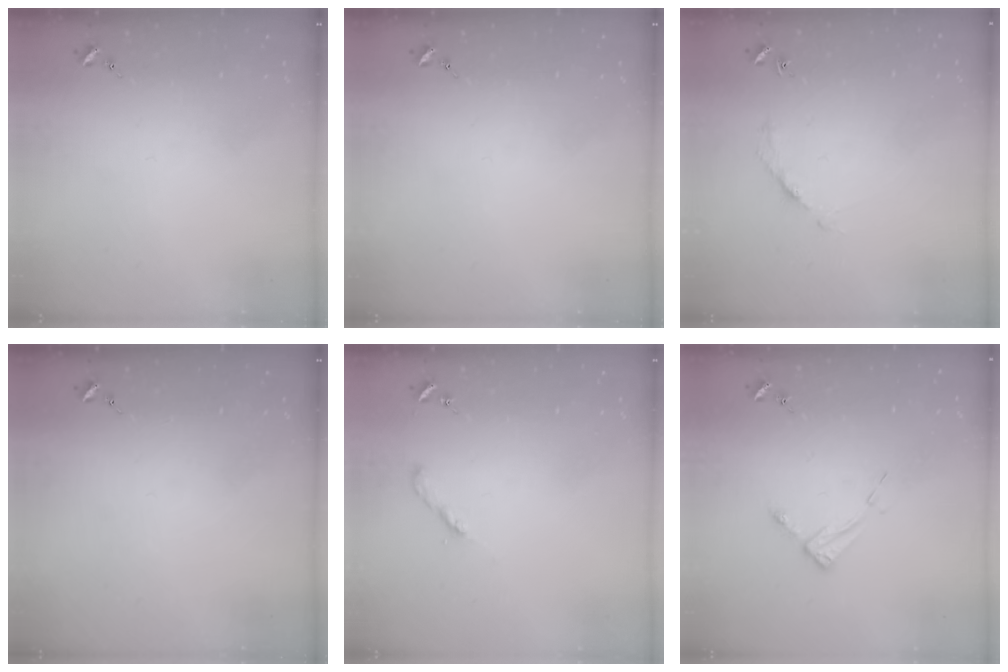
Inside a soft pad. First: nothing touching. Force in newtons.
{"total": 0.0}
{"total": 2.7, "press": 2.7, "slide": 0.4}
{"total": 0.0}
{"total": 2.0, "press": 2.0, "slide": 0.2}
{"total": 6.5, "press": 6.5, "slide": 0.5}